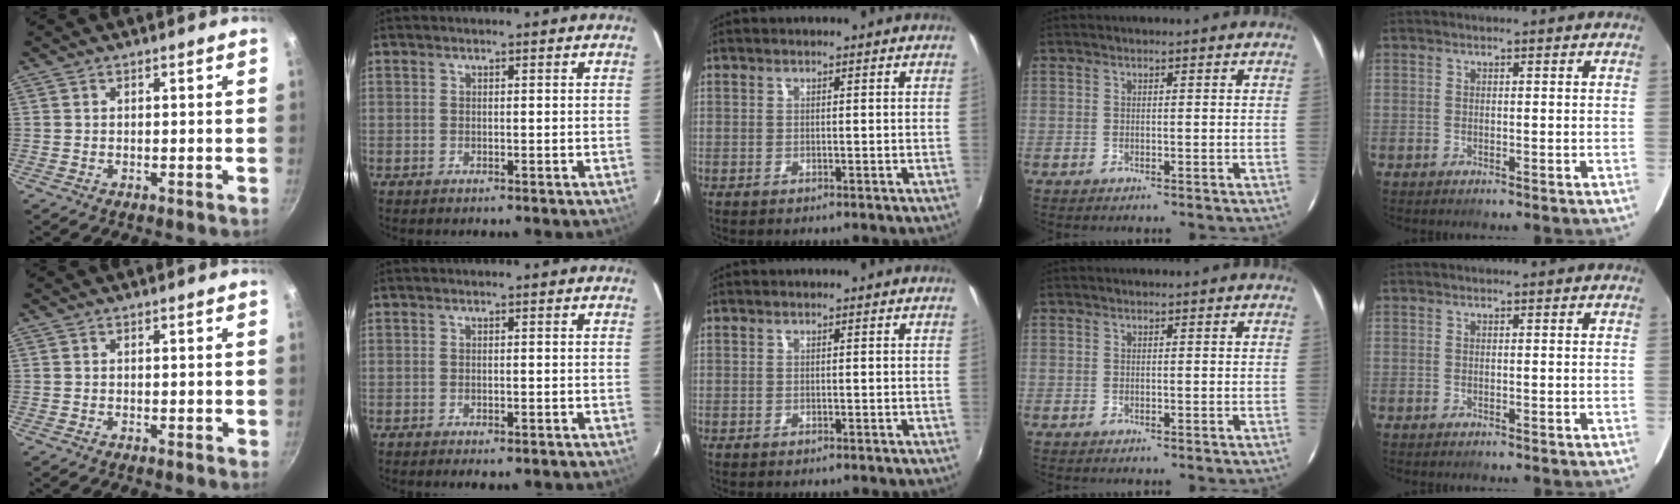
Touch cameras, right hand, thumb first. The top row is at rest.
{"thumb": {"total": 0.5, "force": [0.1, 0.2, 0.5], "torque": [-0.005, -0.002, 0.000]}, "index": {"total": 2.2, "force": [-1.7, 0.7, 1.2], "torque": [-0.024, -0.008, -0.026]}}